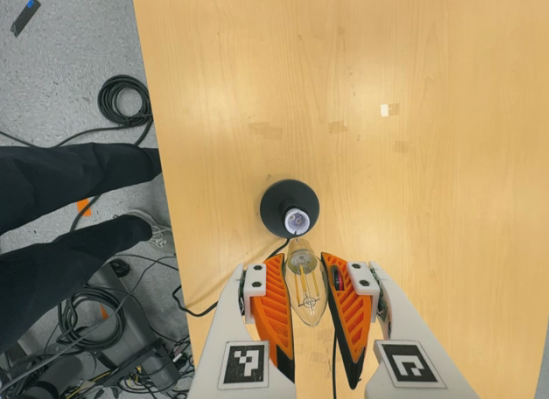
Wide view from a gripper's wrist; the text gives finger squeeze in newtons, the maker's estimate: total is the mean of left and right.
{"total": 20.0, "left": 22.1, "right": 17.9}